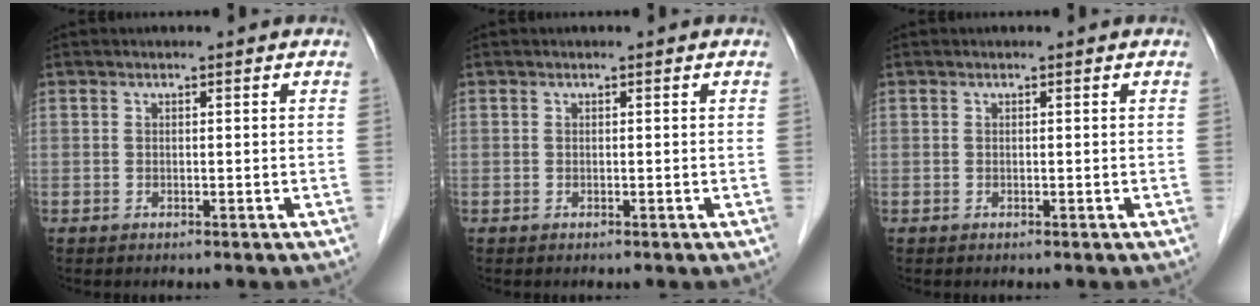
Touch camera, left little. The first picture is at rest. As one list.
[{"total": 0.0}, {"total": 0.0}]